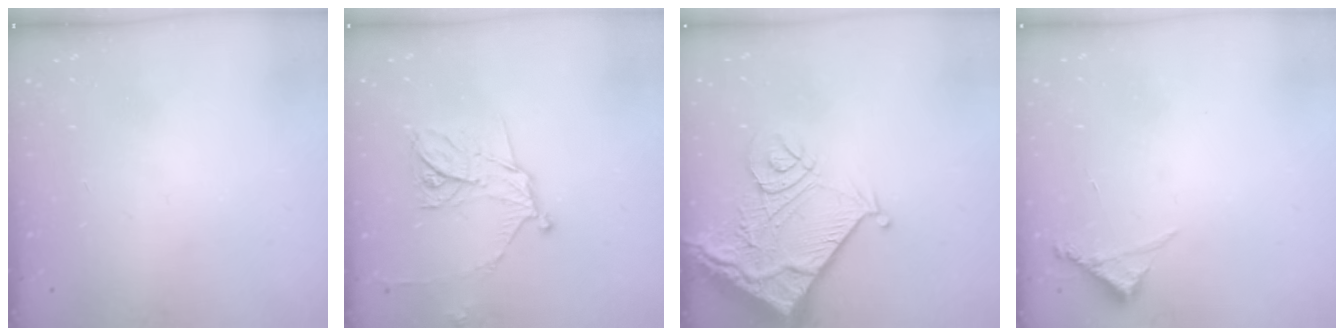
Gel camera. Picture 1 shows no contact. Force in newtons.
{"total": 13.5, "press": 13.5, "slide": 0.1}
{"total": 16.1, "press": 16.0, "slide": 2.0}
{"total": 4.5, "press": 4.5, "slide": 0.3}